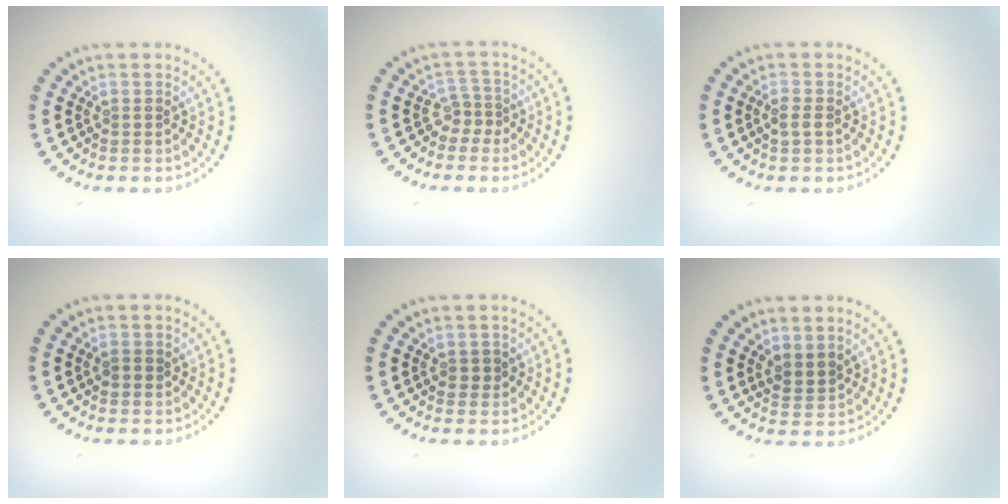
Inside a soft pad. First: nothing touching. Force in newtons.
{"total": 1.7, "press": 1.2, "slide": 1.2}
{"total": 1.2, "press": 1.2, "slide": 0.1}
{"total": 1.1, "press": 1.1, "slide": 0.1}
{"total": 1.2, "press": 1.2, "slide": 0.3}
{"total": 1.9, "press": 1.4, "slide": 1.2}